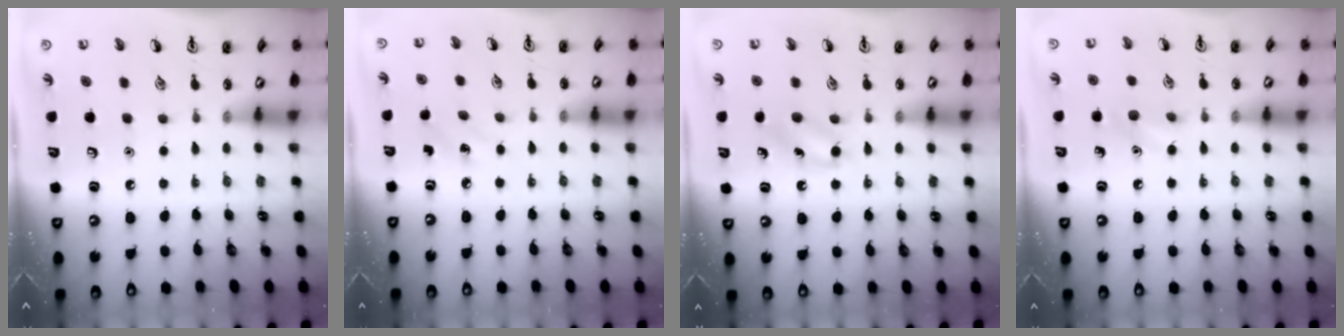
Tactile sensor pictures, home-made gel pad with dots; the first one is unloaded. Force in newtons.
{"total": 2.8, "press": 2.6, "slide": 1.0}
{"total": 6.4, "press": 6.2, "slide": 1.7}
{"total": 6.3, "press": 6.1, "slide": 1.6}